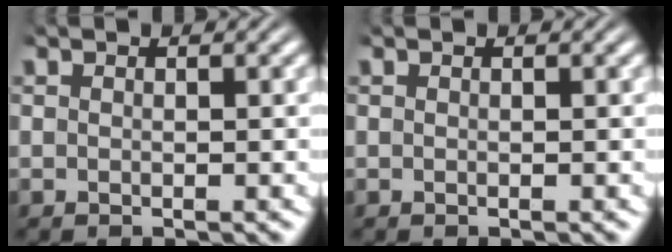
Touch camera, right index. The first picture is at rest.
{"total": 0.0}